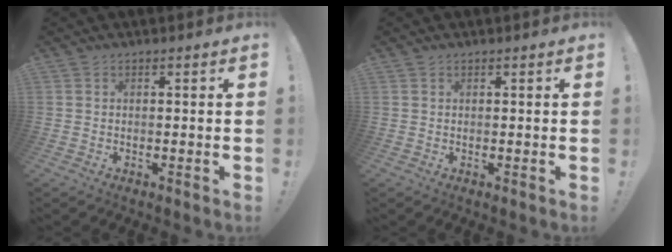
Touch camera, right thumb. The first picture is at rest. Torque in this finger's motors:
{"motor_torque": [-0.21, 0.09, -0.14, 0.07, 0.06]}